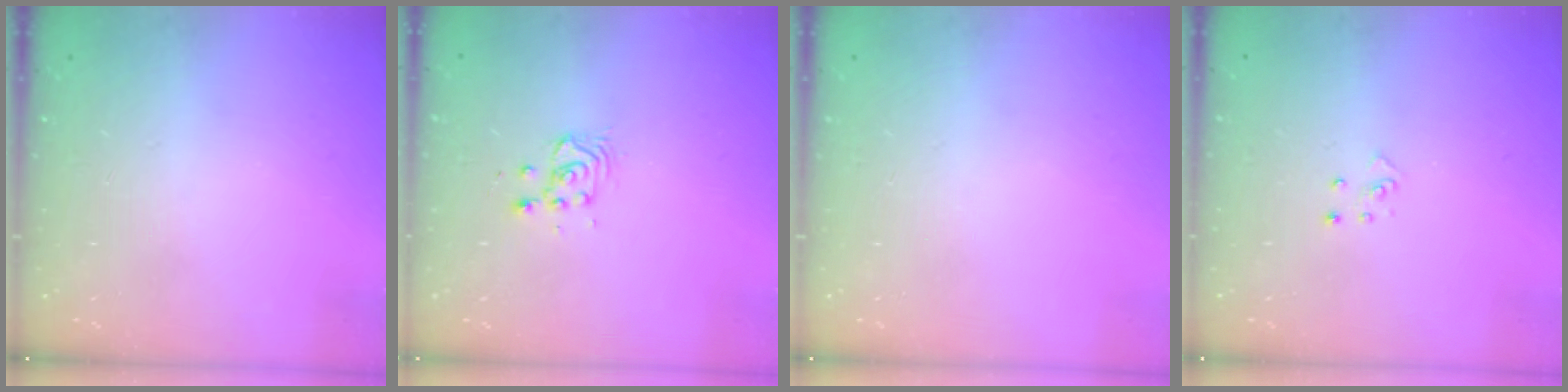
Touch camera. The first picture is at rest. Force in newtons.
{"total": 3.3, "press": 3.3, "slide": 0.2}
{"total": 0.0}
{"total": 3.4, "press": 3.4, "slide": 0.3}